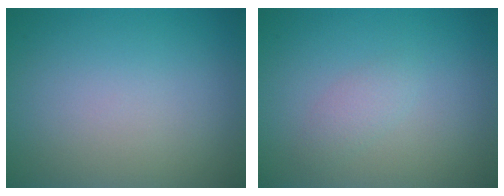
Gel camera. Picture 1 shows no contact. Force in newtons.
{"total": 1.3, "press": 1.3, "slide": 0.0}